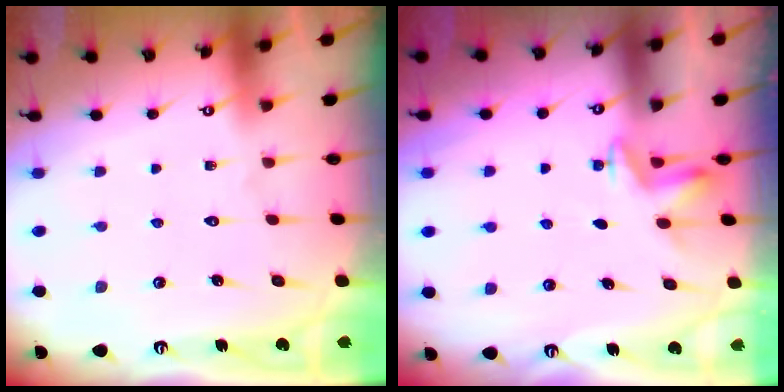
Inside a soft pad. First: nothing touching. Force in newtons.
{"total": 3.1, "press": 2.9, "slide": 1.0}